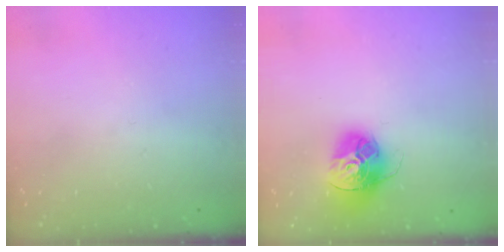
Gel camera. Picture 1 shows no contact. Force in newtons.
{"total": 15.1, "press": 15.0, "slide": 1.5}